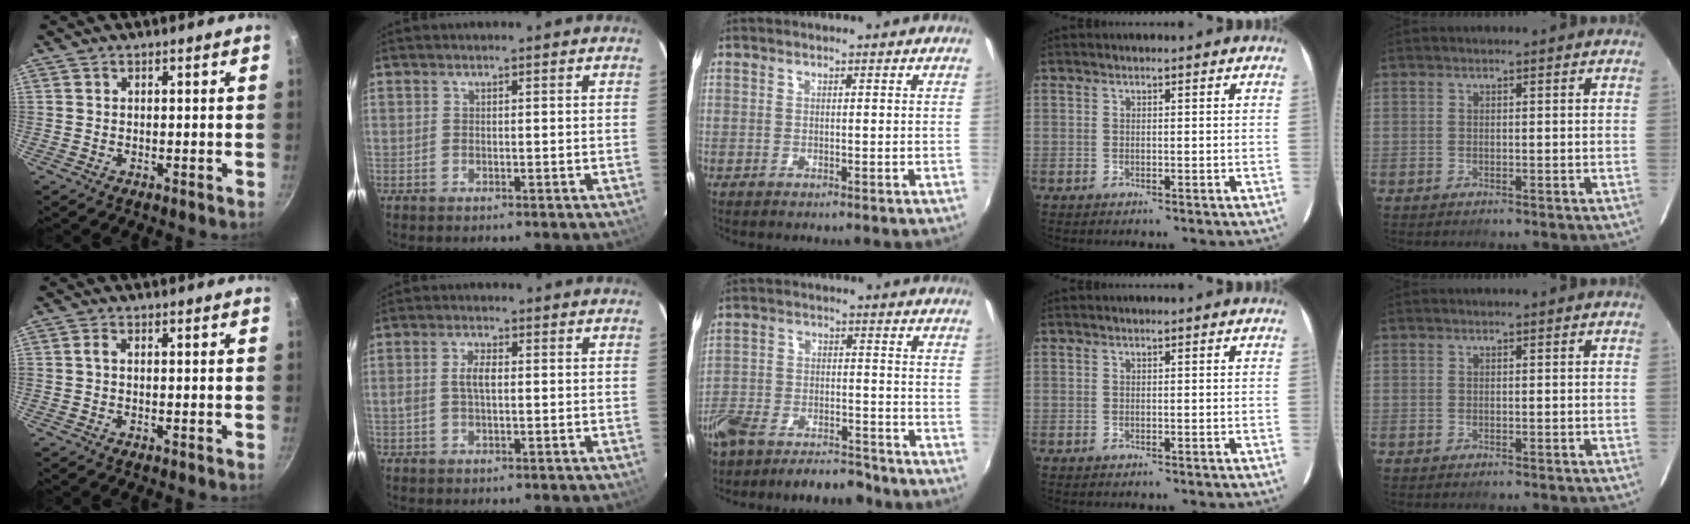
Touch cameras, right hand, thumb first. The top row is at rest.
{"thumb": {"total": 1.5, "force": [-0.1, 0.4, 1.4], "torque": [-0.039, 0.005, -0.004]}, "index": {"total": 3.3, "force": [0.1, 1.4, 3.0], "torque": [-0.060, 0.005, 0.003]}, "middle": {"total": 11.9, "force": [-10.0, 4.6, 4.7], "torque": [-0.116, 0.008, -0.156]}}